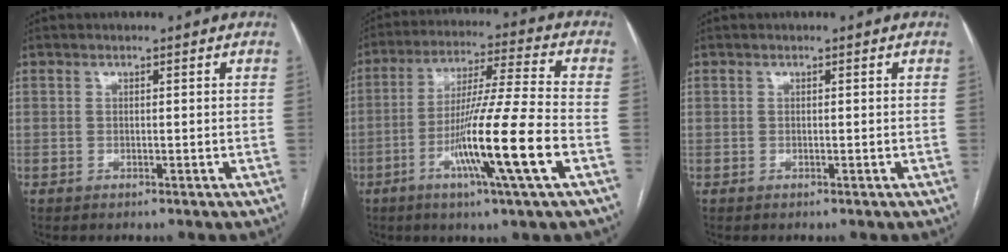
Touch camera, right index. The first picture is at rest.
{"total": 15.4, "force": [-5.4, -1.4, 14.3], "torque": [-0.264, -0.016, -0.101]}
{"total": 0.0}